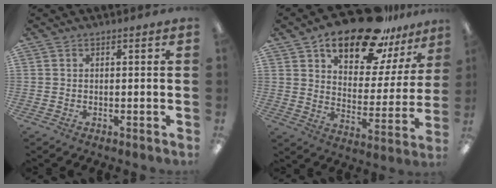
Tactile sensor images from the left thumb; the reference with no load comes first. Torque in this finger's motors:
{"motor_torque": [1.03, 1.15, 1.25, -1.52, 0.24]}